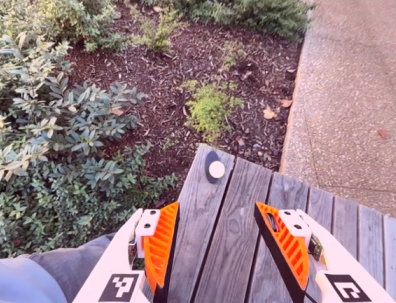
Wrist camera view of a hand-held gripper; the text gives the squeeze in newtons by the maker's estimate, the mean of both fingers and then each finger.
{"total": 0.0}